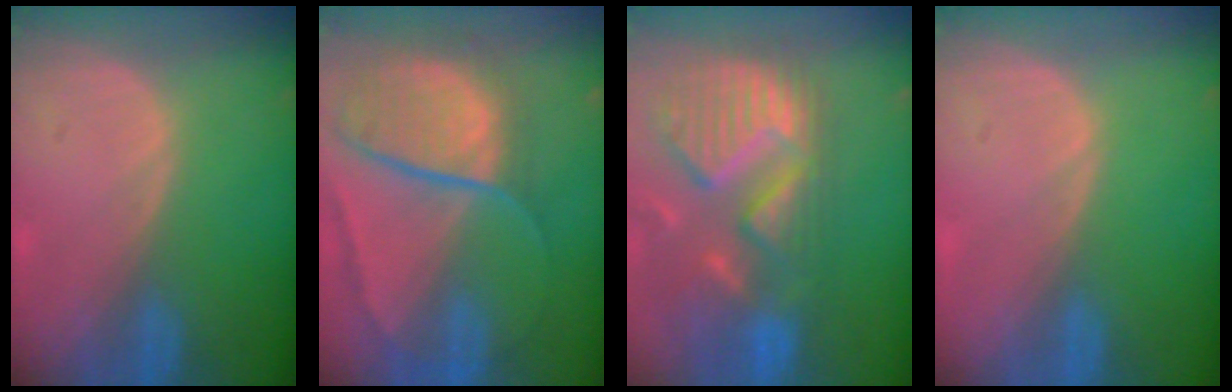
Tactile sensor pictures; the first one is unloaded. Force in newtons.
{"total": 10.7, "press": 8.9, "slide": 5.9}
{"total": 13.9, "press": 11.8, "slide": 7.3}
{"total": 0.0}